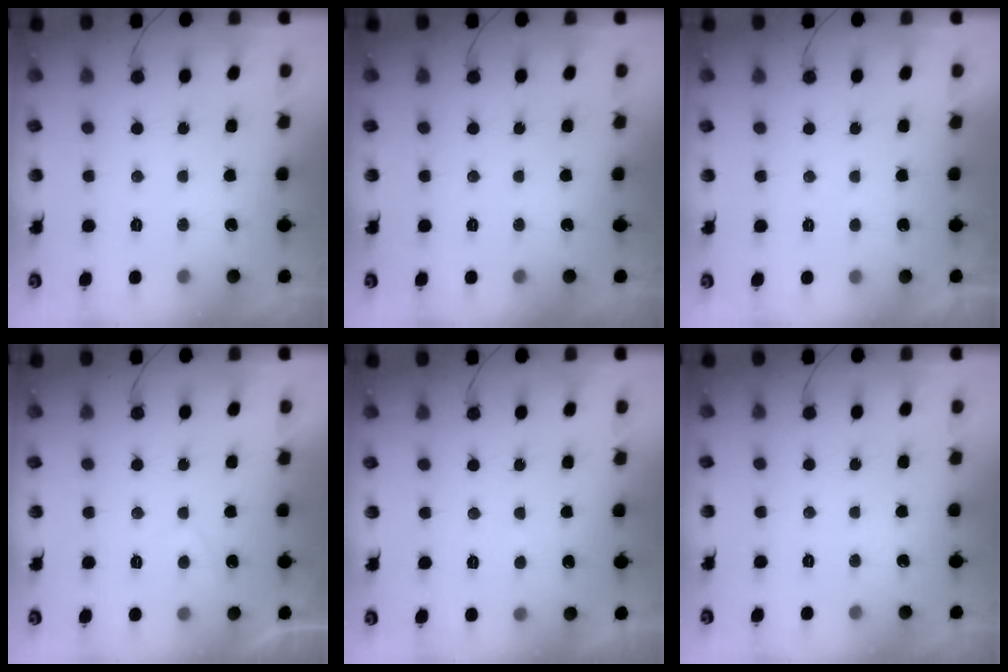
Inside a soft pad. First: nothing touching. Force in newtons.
{"total": 0.0}
{"total": 2.3, "press": 2.2, "slide": 0.3}
{"total": 2.8, "press": 2.7, "slide": 0.8}
{"total": 2.2, "press": 2.1, "slide": 0.4}
{"total": 0.0}